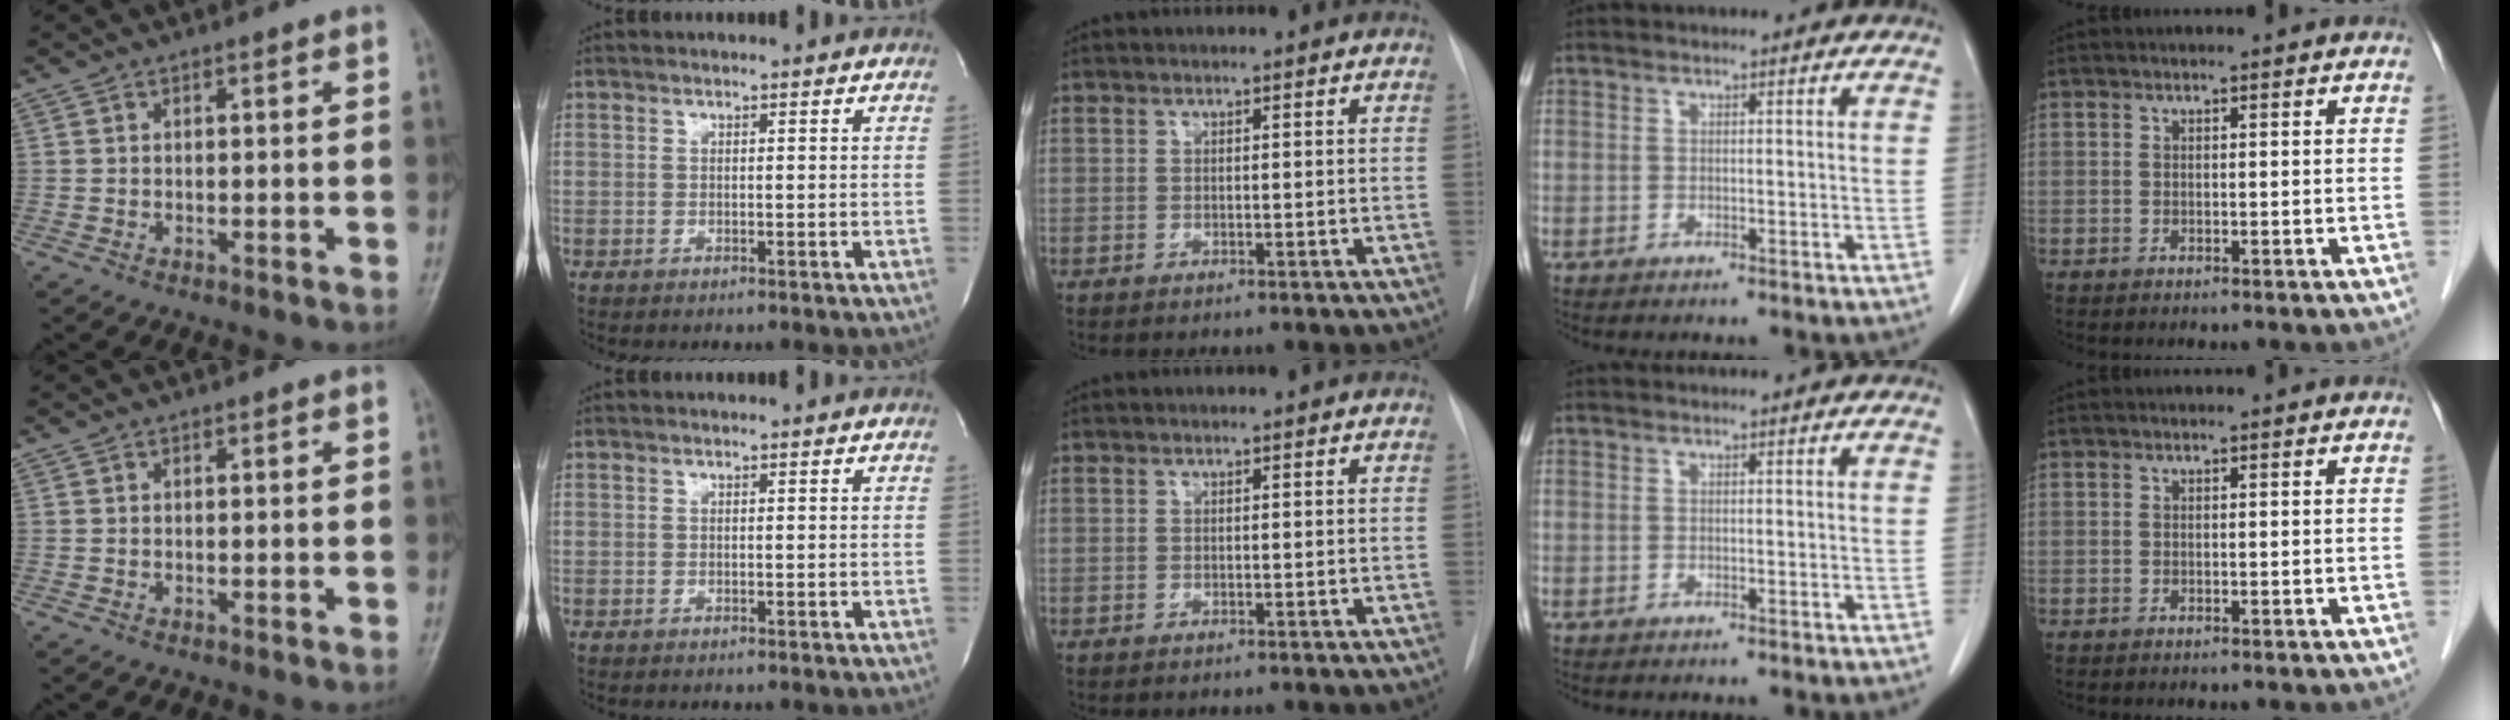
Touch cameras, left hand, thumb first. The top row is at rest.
{}